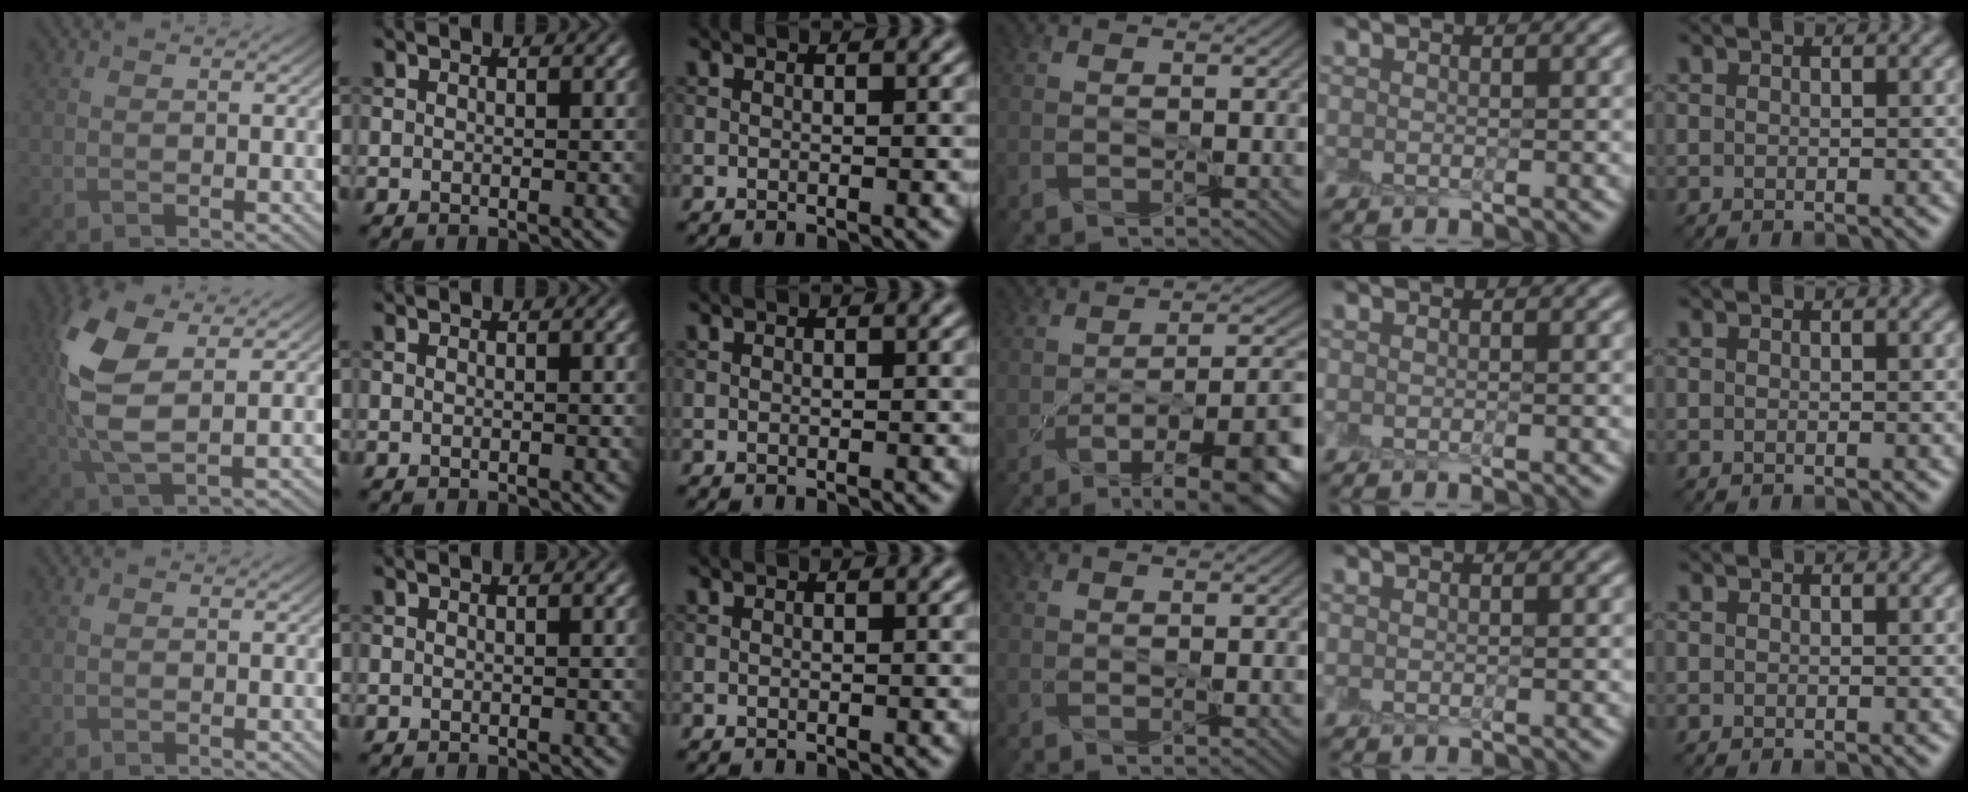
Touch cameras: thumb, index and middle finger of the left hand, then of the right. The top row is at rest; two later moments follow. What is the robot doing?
{"motion": "peel", "object": "small bumper sticker"}